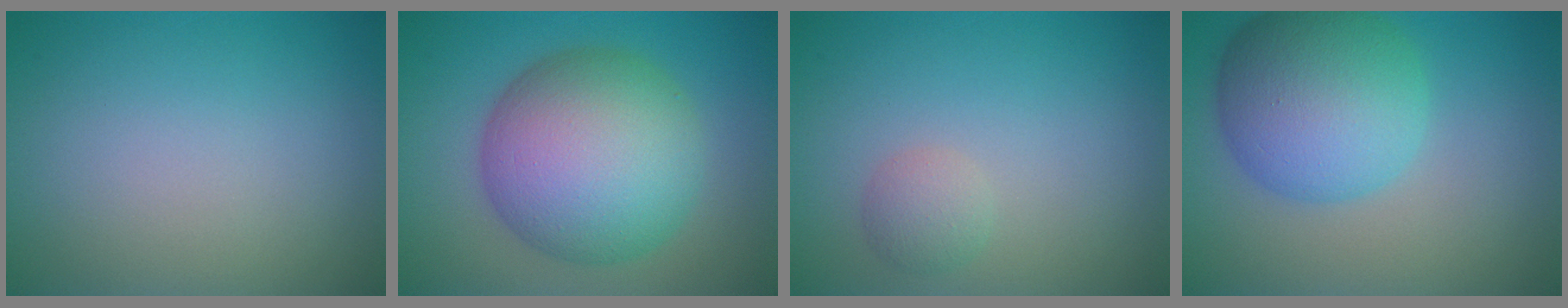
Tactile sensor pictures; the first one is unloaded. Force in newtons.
{"total": 12.3, "press": 12.3, "slide": 0.3}
{"total": 1.6, "press": 1.6, "slide": 0.0}
{"total": 8.9, "press": 8.9, "slide": 0.2}